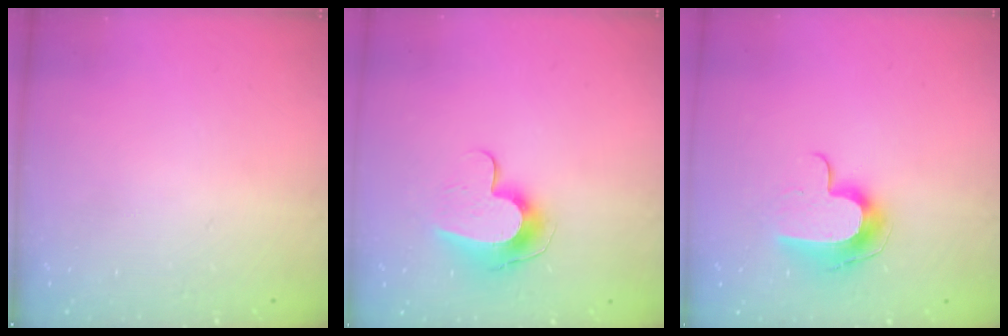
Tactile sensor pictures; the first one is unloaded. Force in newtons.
{"total": 10.6, "press": 10.6, "slide": 0.5}
{"total": 10.1, "press": 10.1, "slide": 0.3}